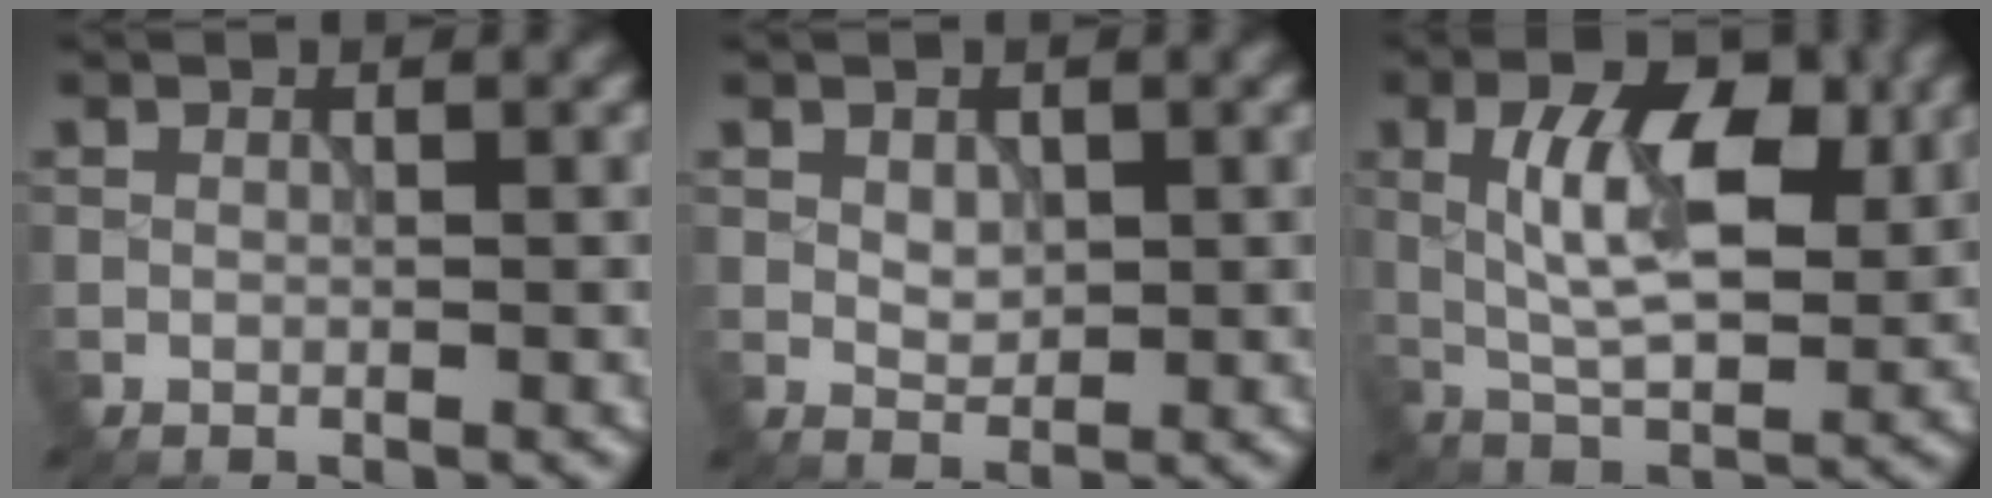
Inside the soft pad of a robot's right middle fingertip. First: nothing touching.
{"total": 1.6, "force": [0.4, 1.2, 1.0], "torque": [-0.016, -0.002, 0.009]}
{"total": 7.9, "force": [1.6, 3.8, 6.8], "torque": [-0.116, 0.003, 0.026]}